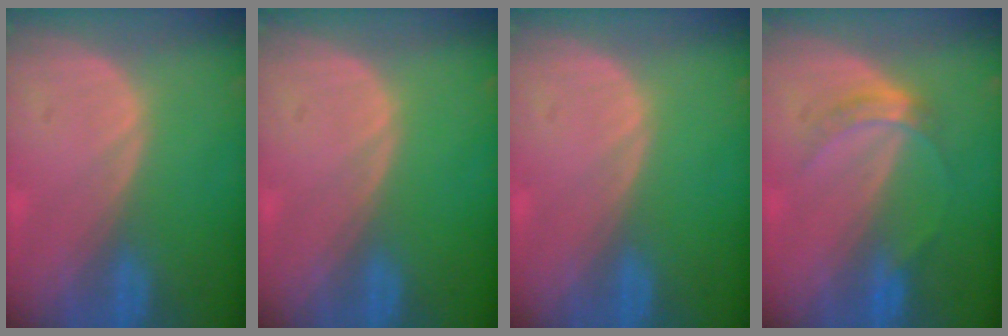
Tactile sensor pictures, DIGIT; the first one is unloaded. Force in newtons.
{"total": 0.0}
{"total": 0.0}
{"total": 3.5, "press": 3.2, "slide": 1.5}